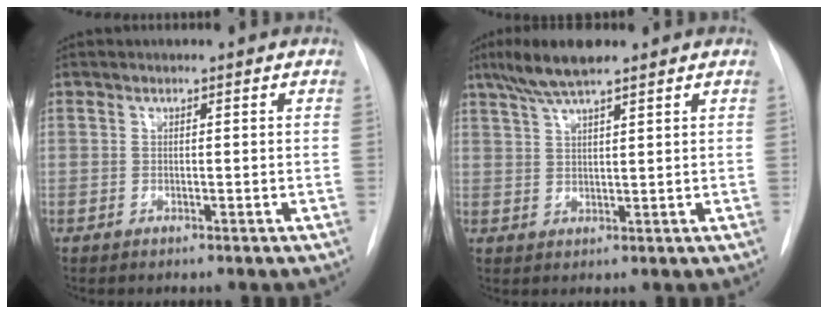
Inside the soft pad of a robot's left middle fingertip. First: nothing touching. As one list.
[{"total": 6.7, "force": [5.1, 0.6, 4.3], "torque": [-0.088, 0.014, 0.092]}]